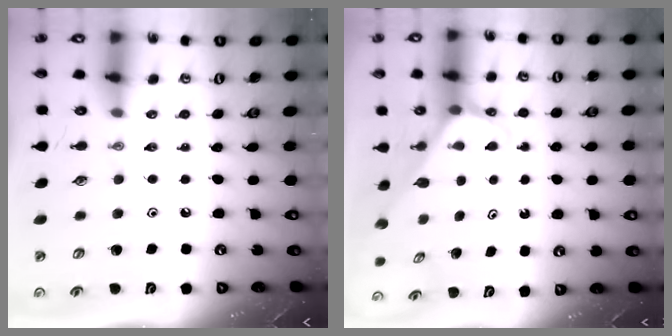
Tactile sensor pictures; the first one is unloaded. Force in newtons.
{"total": 2.8, "press": 2.8, "slide": 0.1}